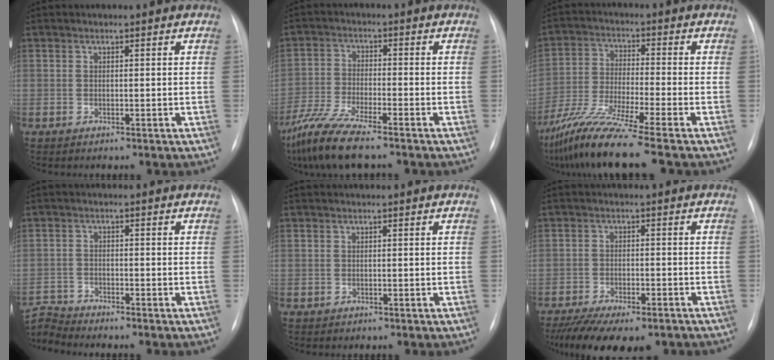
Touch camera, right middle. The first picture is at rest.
{"total": 9.5, "force": [-7.4, 0.6, 5.9], "torque": [-0.124, -0.031, -0.138]}
{"total": 12.9, "force": [-9.9, -1.9, 8.0], "torque": [-0.158, -0.043, -0.179]}
{"total": 4.5, "force": [-4.2, -1.1, -0.9], "torque": [0.010, -0.011, -0.081]}
{"total": 0.0}
{"total": 14.3, "force": [-10.7, 5.1, 7.9], "torque": [-0.161, -0.019, -0.154]}